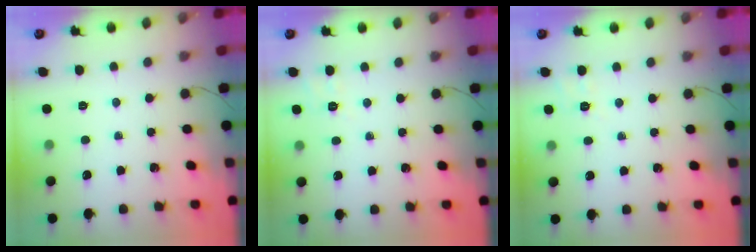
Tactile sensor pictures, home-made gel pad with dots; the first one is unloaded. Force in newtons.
{"total": 2.9, "press": 2.3, "slide": 1.9}
{"total": 2.9, "press": 2.3, "slide": 1.9}